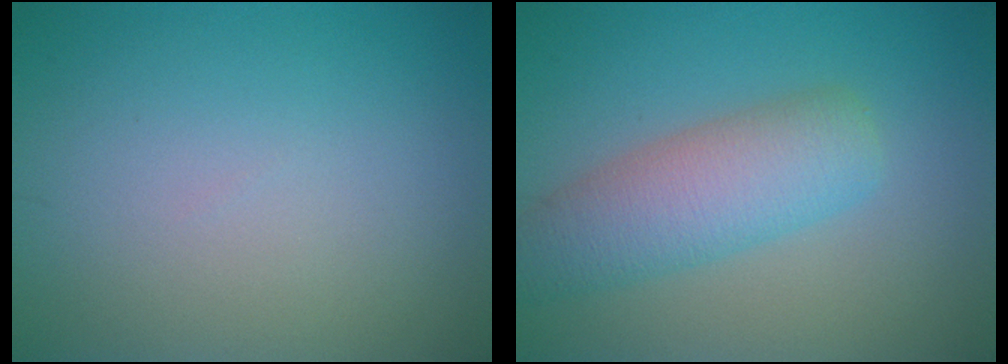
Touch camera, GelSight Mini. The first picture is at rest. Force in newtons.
{"total": 5.4, "press": 5.4, "slide": 0.2}